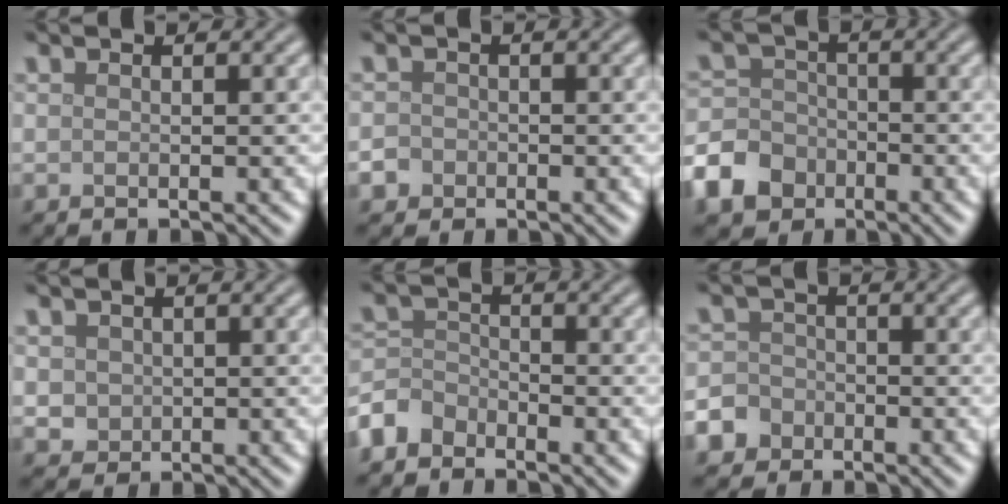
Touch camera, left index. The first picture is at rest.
{"total": 2.2, "force": [-1.1, 1.8, 0.4], "torque": [0.000, 0.002, -0.021]}
{"total": 6.5, "force": [-3.6, 5.0, 2.2], "torque": [-0.046, -0.011, -0.086]}
{"total": 1.7, "force": [0.3, 1.6, 0.6], "torque": [-0.014, -0.006, 0.006]}
{"total": 2.9, "force": [-2.3, 1.8, 0.5], "torque": [-0.009, 0.006, -0.060]}
{"total": 5.0, "force": [-3.0, 3.9, 0.8], "torque": [-0.005, -0.010, -0.064]}